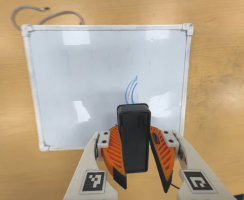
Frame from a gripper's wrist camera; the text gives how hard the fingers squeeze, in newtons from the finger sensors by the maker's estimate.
{"total": 8.5, "left": 9.2, "right": 7.8}